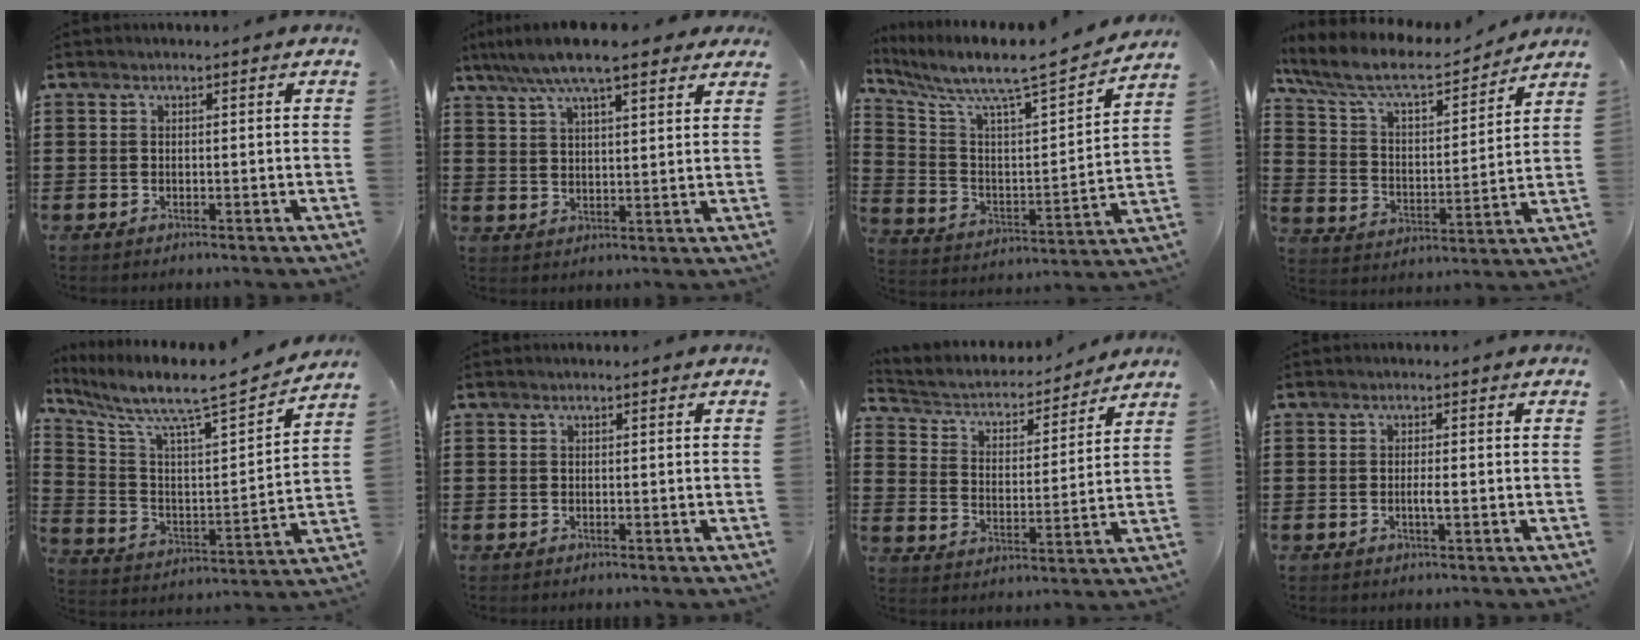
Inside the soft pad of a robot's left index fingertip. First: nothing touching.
{"total": 8.6, "force": [6.8, 1.5, 5.1], "torque": [-0.117, -0.008, 0.122]}
{"total": 7.2, "force": [6.3, 0.3, 3.6], "torque": [-0.101, -0.057, 0.096]}
{"total": 8.8, "force": [7.5, 2.0, 4.2], "torque": [-0.112, -0.041, 0.124]}
{"total": 7.9, "force": [6.6, 0.7, 4.2], "torque": [-0.116, -0.057, 0.103]}
{"total": 0.0}
{"total": 3.5, "force": [3.2, 1.1, 0.8], "torque": [-0.038, -0.028, 0.045]}
{"total": 1.7, "force": [-0.4, 0.1, 1.7], "torque": [-0.030, -0.002, -0.007]}